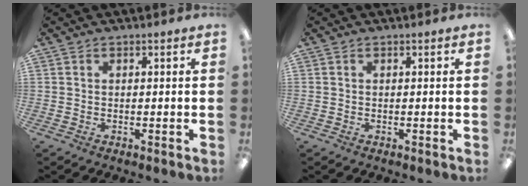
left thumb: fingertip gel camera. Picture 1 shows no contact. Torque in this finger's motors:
{"motor_torque": [0.00, 0.00, -0.18, 0.18, 0.00]}